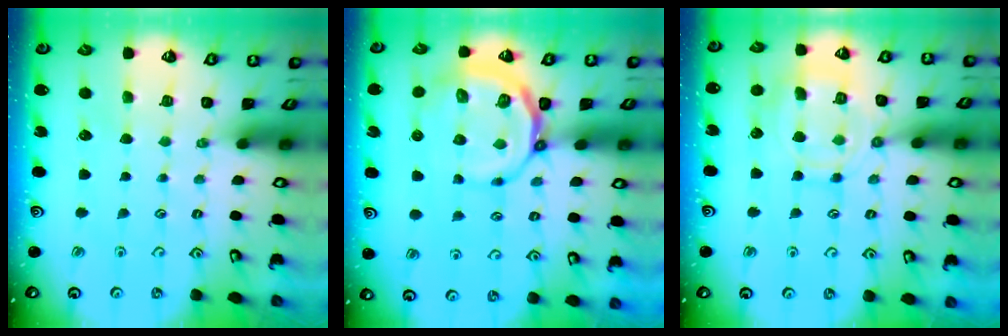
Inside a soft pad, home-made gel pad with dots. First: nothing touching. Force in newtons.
{"total": 10.8, "press": 10.4, "slide": 2.7}
{"total": 11.7, "press": 11.6, "slide": 1.2}